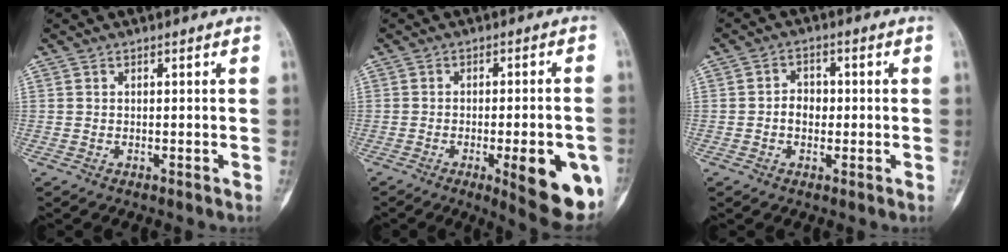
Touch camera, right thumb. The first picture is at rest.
{"total": 14.2, "force": [-4.9, 3.7, 12.8], "torque": [-0.131, 0.002, -0.052]}
{"total": 3.6, "force": [-0.5, 2.9, 2.1], "torque": [-0.013, 0.012, -0.015]}